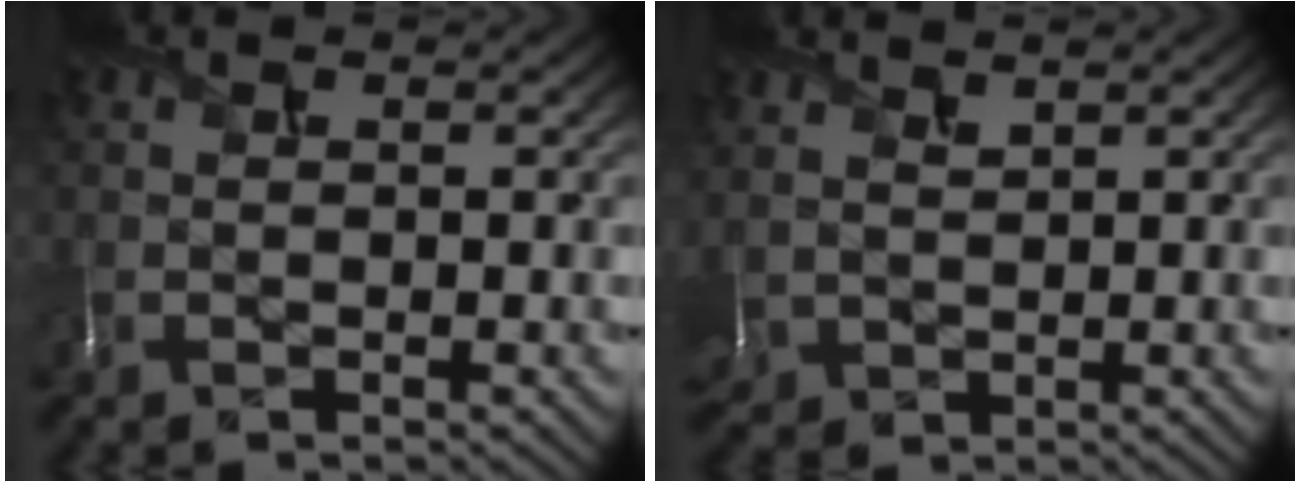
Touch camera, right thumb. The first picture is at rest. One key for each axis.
{"total": 2.6, "fx": 2.3, "fy": 1.1, "fz": 0.7, "tx": -0.033, "ty": 0.006, "tz": 0.055}